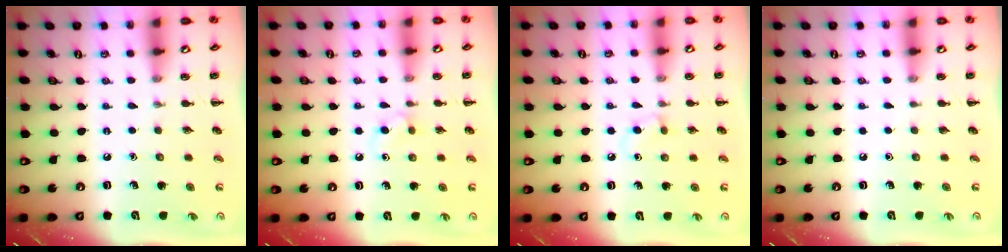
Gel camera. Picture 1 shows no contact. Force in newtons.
{"total": 2.9, "press": 2.6, "slide": 1.3}
{"total": 3.3, "press": 2.9, "slide": 1.6}
{"total": 0.0}